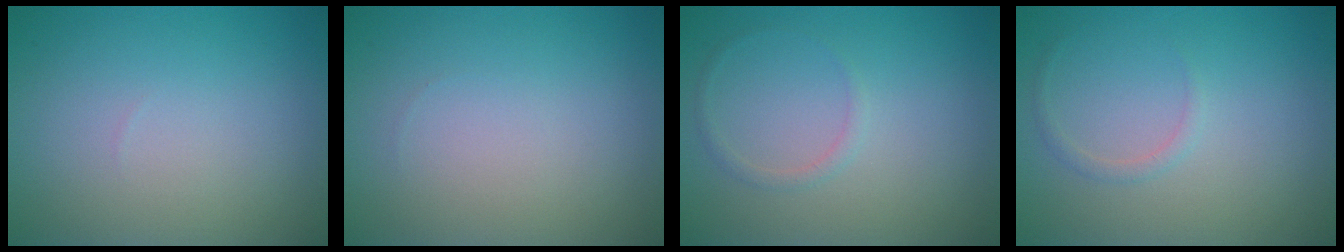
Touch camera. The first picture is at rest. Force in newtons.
{"total": 0.0}
{"total": 0.8, "press": 0.8, "slide": 0.0}
{"total": 0.8, "press": 0.8, "slide": 0.1}